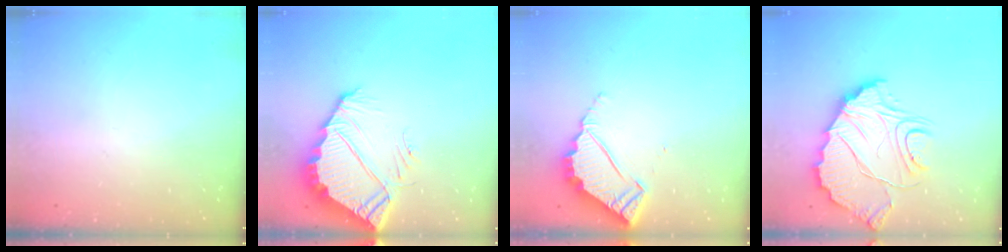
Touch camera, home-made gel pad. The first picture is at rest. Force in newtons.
{"total": 7.6, "press": 7.6, "slide": 0.4}
{"total": 5.3, "press": 5.3, "slide": 0.2}
{"total": 14.1, "press": 14.0, "slide": 1.2}